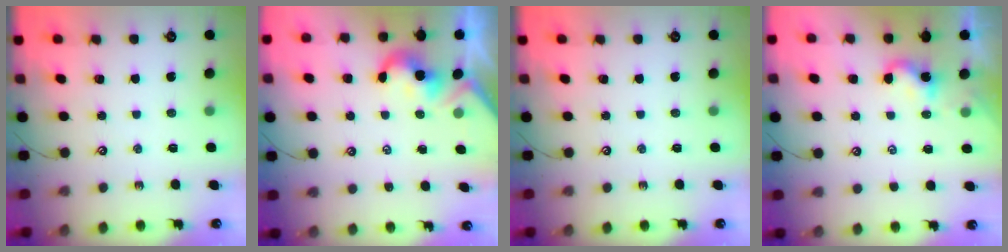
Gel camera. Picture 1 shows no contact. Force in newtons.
{"total": 2.1, "press": 2.0, "slide": 0.5}
{"total": 0.0}
{"total": 1.3, "press": 1.3, "slide": 0.3}